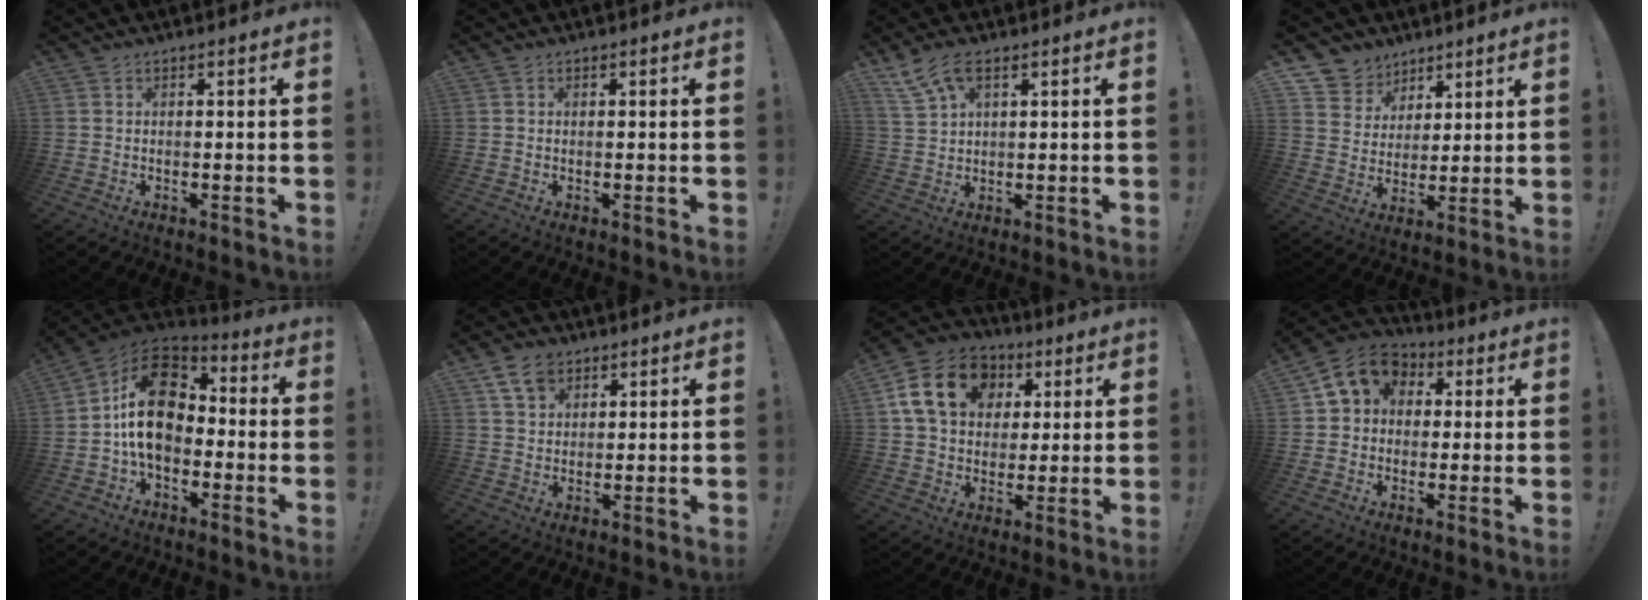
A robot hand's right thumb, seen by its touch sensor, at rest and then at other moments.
{"total": 0.0}
{"total": 7.7, "force": [4.5, 3.5, 5.2], "torque": [-0.102, -0.010, 0.090]}
{"total": 8.5, "force": [5.3, 6.7, 0.7], "torque": [-0.014, -0.044, 0.108]}
{"total": 18.9, "force": [1.0, 12.8, 13.8], "torque": [-0.242, 0.020, 0.023]}
{"total": 7.1, "force": [4.2, 4.9, 2.9], "torque": [-0.047, -0.012, 0.080]}
{"total": 18.3, "force": [5.8, 13.8, 10.5], "torque": [-0.161, -0.001, 0.116]}
{"total": 11.1, "force": [3.4, 9.1, 5.3], "torque": [-0.074, -0.001, 0.070]}